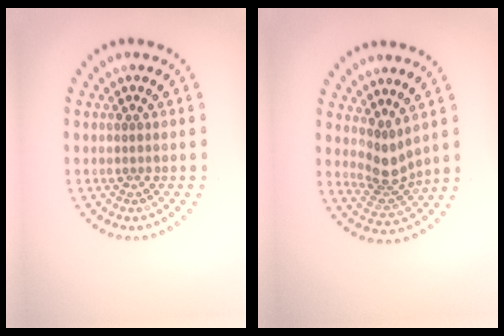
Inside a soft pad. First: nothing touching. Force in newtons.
{"total": 2.9, "press": 2.1, "slide": 2.0}